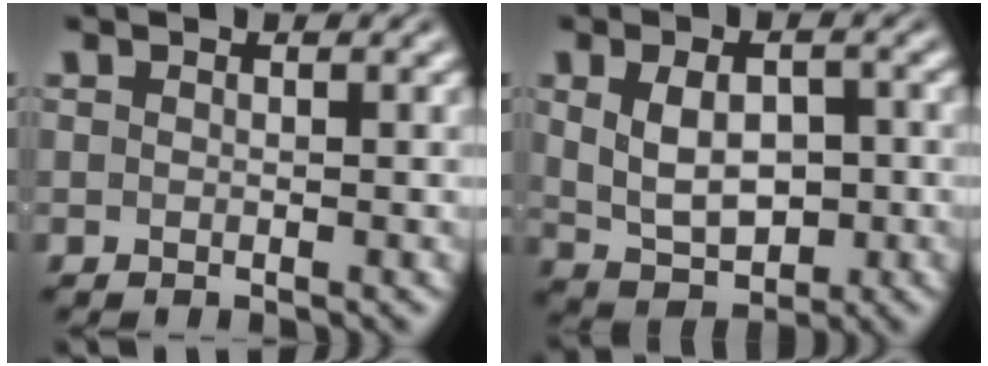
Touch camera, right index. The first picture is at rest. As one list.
[{"total": 6.2, "force": [-0.3, 4.5, 4.3], "torque": [-0.075, -0.017, 0.004]}]